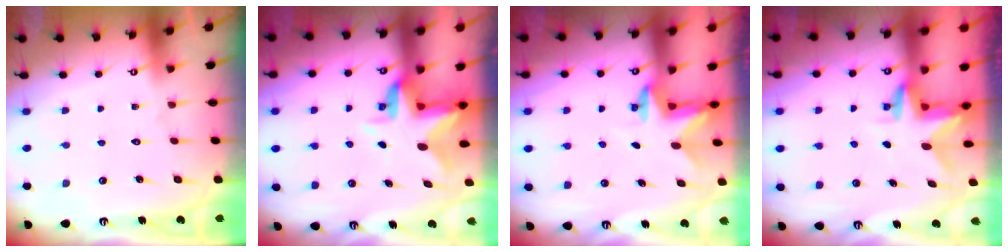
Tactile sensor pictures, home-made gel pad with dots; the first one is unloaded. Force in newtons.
{"total": 5.1, "press": 5.1, "slide": 0.1}
{"total": 2.4, "press": 2.3, "slide": 0.4}
{"total": 2.9, "press": 2.9, "slide": 0.2}